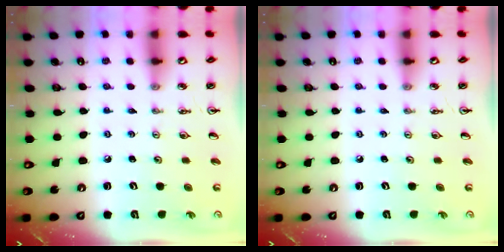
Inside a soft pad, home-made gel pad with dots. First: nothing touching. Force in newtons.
{"total": 0.0}